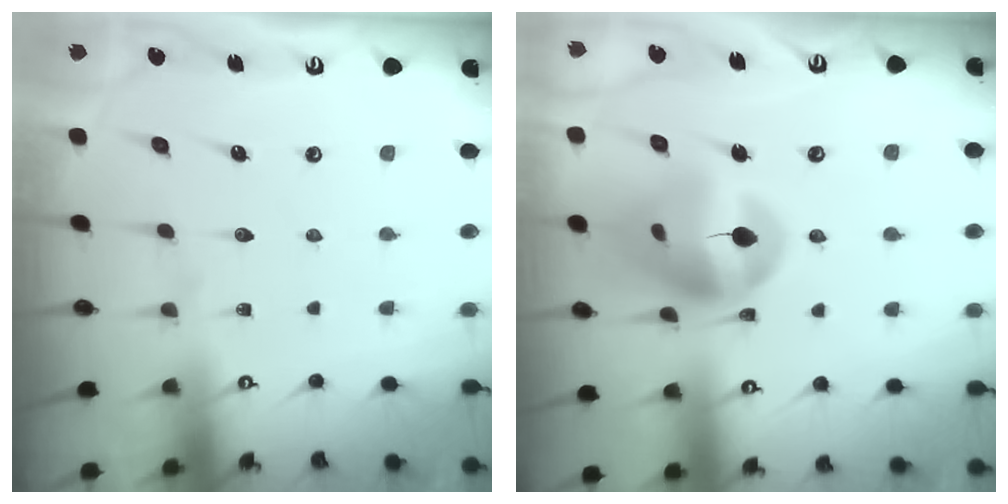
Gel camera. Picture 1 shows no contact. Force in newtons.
{"total": 14.9, "press": 14.8, "slide": 1.9}